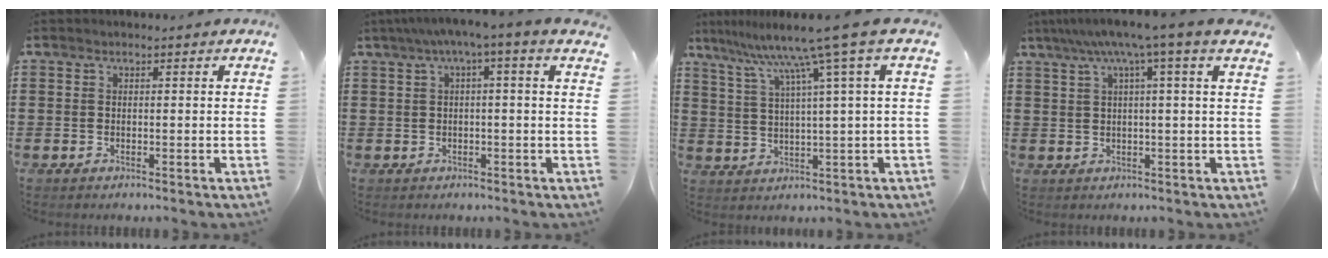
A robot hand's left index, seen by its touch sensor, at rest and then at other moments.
{"total": 2.6, "force": [0.0, -0.5, 2.5], "torque": [-0.045, -0.004, -0.005]}
{"total": 9.3, "force": [5.5, -1.9, 7.2], "torque": [-0.156, -0.026, 0.083]}
{"total": 5.9, "force": [3.2, -0.8, 4.9], "torque": [-0.105, -0.005, 0.051]}